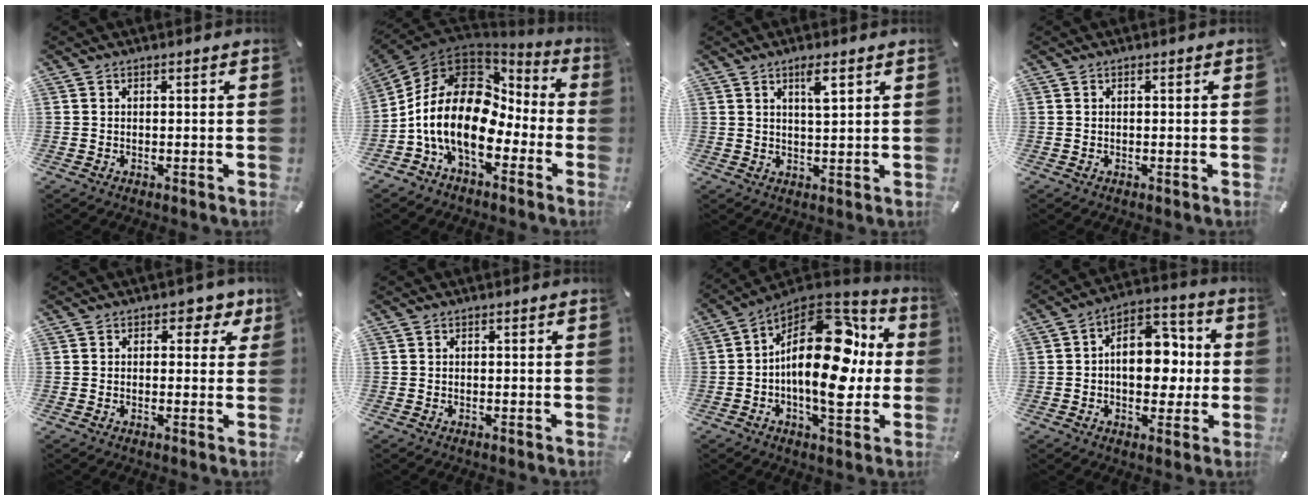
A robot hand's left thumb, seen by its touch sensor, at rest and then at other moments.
{"total": 19.0, "force": [-2.9, 12.8, 13.8], "torque": [-0.292, 0.004, -0.054]}
{"total": 4.0, "force": [2.3, 0.7, 3.3], "torque": [-0.063, -0.002, 0.036]}
{"total": 0.0}
{"total": 3.9, "force": [1.6, 2.7, 2.2], "torque": [-0.010, -0.004, 0.018]}
{"total": 0.0}
{"total": 23.7, "force": [1.7, 12.6, 20.0], "torque": [-0.329, -0.011, 0.031]}
{"total": 12.5, "force": [-0.1, 8.8, 8.9], "torque": [-0.107, 0.000, 0.001]}